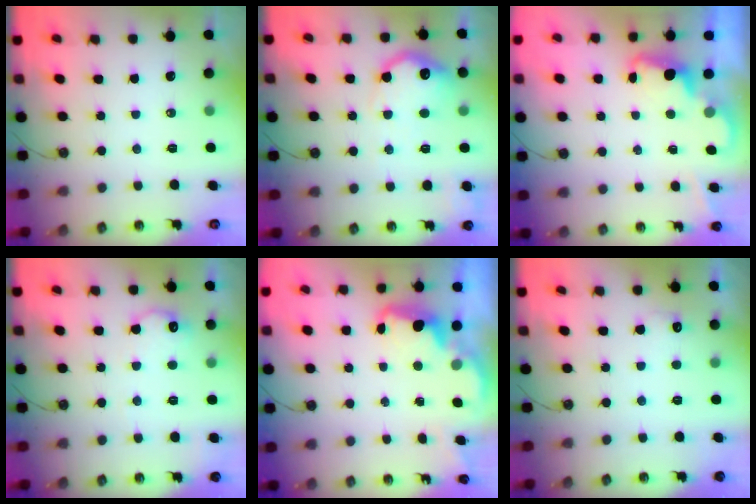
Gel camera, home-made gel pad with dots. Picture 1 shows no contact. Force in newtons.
{"total": 16.4, "press": 16.4, "slide": 1.1}
{"total": 2.4, "press": 2.3, "slide": 0.5}
{"total": 11.8, "press": 11.8, "slide": 0.7}
{"total": 2.7, "press": 2.6, "slide": 0.6}
{"total": 4.9, "press": 4.7, "slide": 1.2}